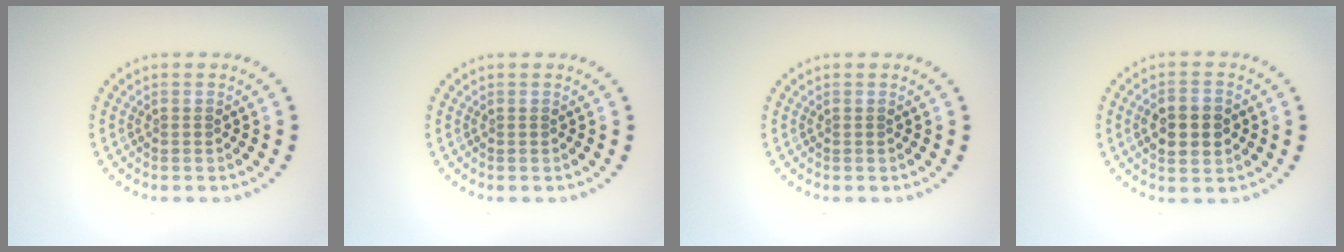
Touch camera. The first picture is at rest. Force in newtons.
{"total": 0.0}
{"total": 0.0}
{"total": 4.5, "press": 4.5, "slide": 0.1}